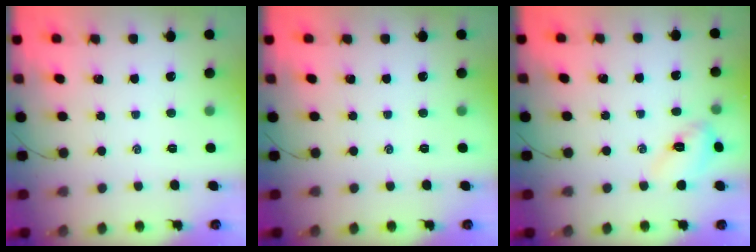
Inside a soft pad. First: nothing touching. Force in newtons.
{"total": 0.0}
{"total": 5.1, "press": 5.1, "slide": 0.7}